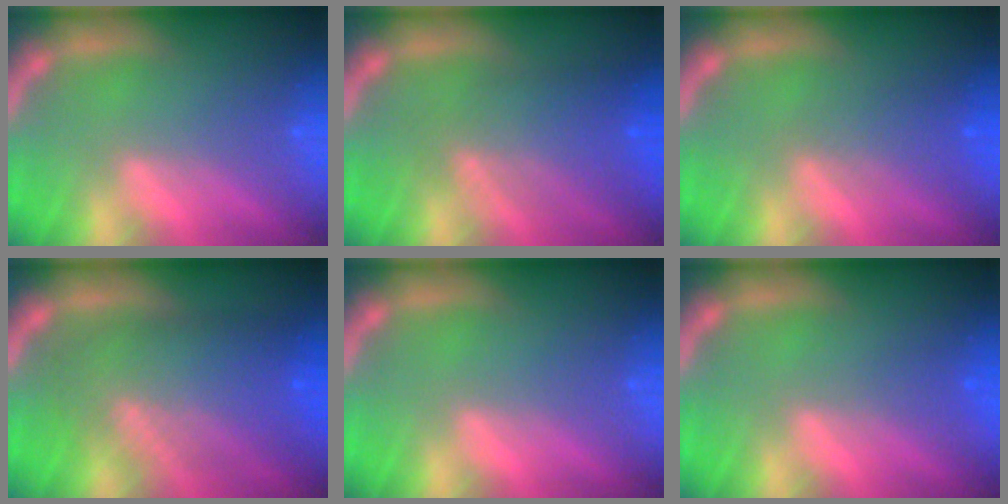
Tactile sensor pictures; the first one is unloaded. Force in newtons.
{"total": 5.5}
{"total": 2.5}
{"total": 8.5}
{"total": 0.0}
{"total": 1.0}